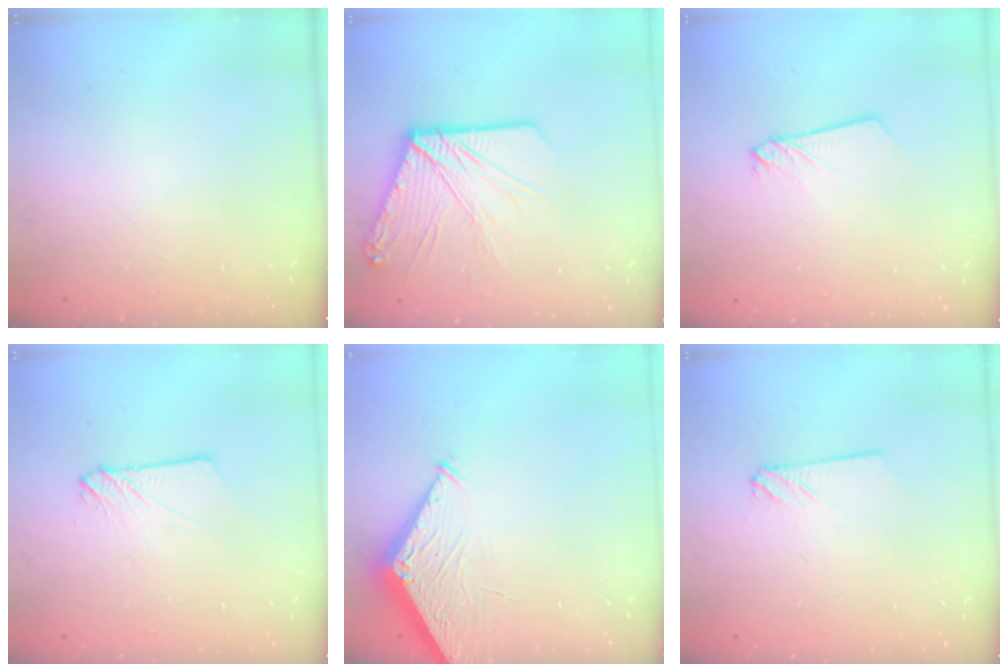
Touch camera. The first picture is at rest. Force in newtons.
{"total": 14.4, "press": 14.3, "slide": 2.1}
{"total": 2.2, "press": 2.2, "slide": 0.1}
{"total": 4.1, "press": 4.1, "slide": 0.4}
{"total": 4.2, "press": 4.2, "slide": 0.5}
{"total": 2.4, "press": 2.4, "slide": 0.2}